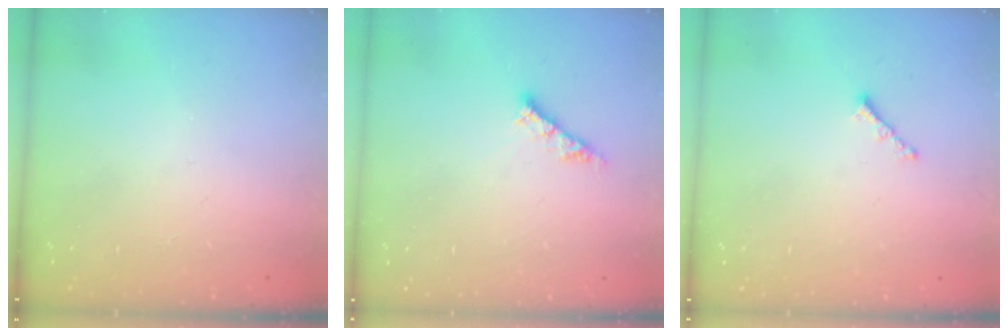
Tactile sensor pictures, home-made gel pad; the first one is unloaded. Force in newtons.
{"total": 5.0, "press": 5.0, "slide": 0.3}
{"total": 1.8, "press": 1.7, "slide": 0.5}